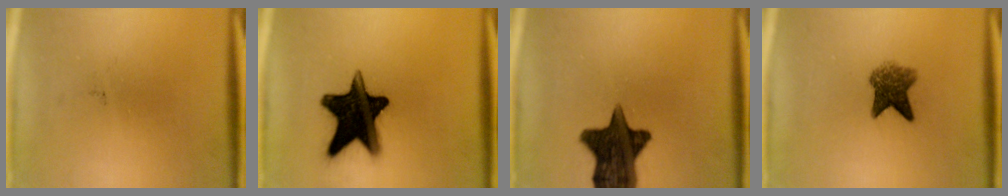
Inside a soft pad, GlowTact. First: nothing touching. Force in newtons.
{"total": 18.2}
{"total": 14.7}
{"total": 5.5}